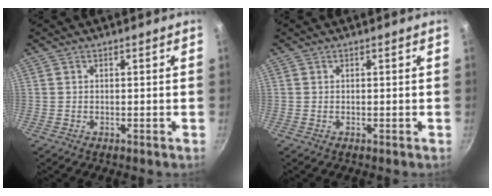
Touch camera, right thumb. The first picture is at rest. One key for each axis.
{"total": 0.0}